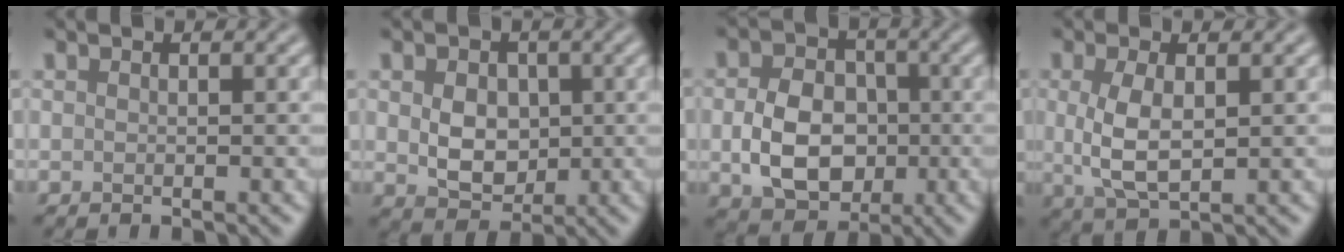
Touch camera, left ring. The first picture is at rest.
{"total": 4.4, "force": [0.3, 3.3, 2.9], "torque": [-0.052, -0.007, 0.006]}
{"total": 6.9, "force": [-0.9, 5.2, 4.4], "torque": [-0.087, -0.005, -0.018]}
{"total": 4.2, "force": [0.3, 2.0, 3.7], "torque": [-0.083, -0.001, 0.009]}